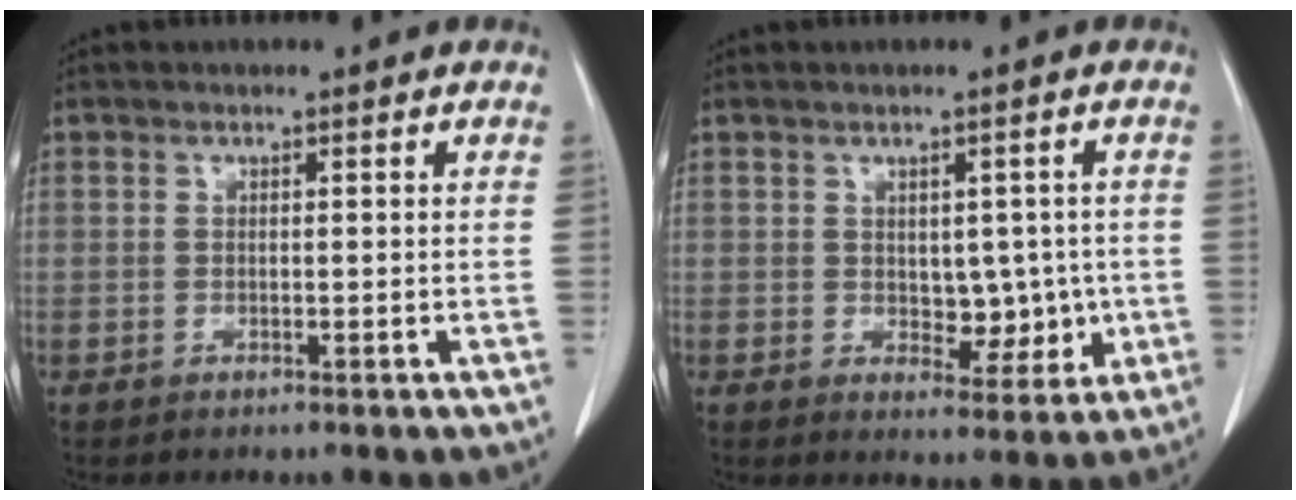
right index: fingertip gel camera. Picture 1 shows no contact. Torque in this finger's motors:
{"motor_torque": [0.02, 0.13, 0.05, 0.00]}